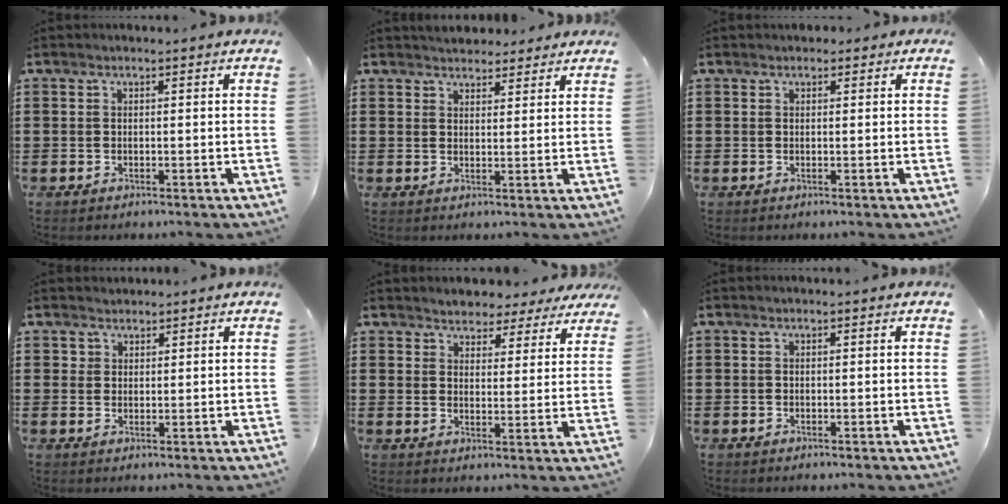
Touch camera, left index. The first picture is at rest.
{"total": 3.2, "force": [2.9, 1.2, 0.0], "torque": [-0.009, -0.001, 0.056]}
{"total": 0.8, "force": [0.4, 0.7, 0.2], "torque": [0.002, 0.002, 0.006]}
{"total": 1.8, "force": [1.4, 1.2, -0.2], "torque": [0.005, 0.001, 0.027]}
{"total": 3.8, "force": [3.6, 1.1, -0.3], "torque": [-0.015, -0.011, 0.066]}
{"total": 0.0}